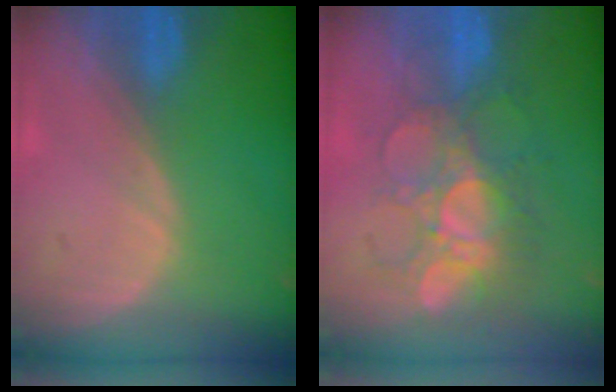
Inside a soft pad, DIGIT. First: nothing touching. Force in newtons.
{"total": 9.2, "press": 8.6, "slide": 3.4}